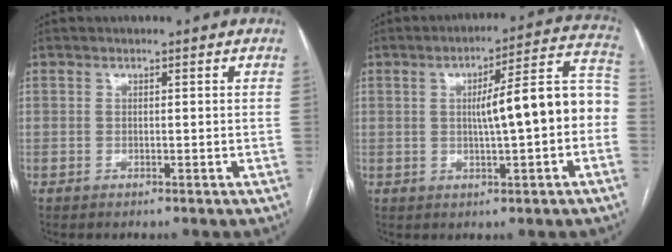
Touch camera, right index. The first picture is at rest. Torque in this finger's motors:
{"motor_torque": [0.62, -0.09, 0.32, 0.11]}